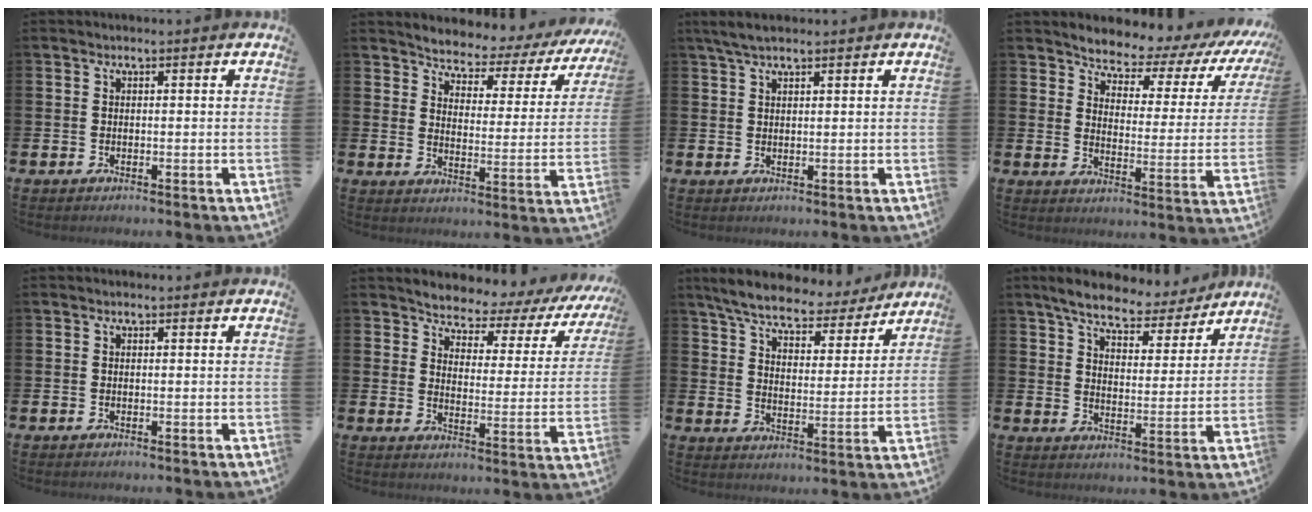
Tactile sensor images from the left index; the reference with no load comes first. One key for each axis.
{"total": 3.9, "fx": 3.7, "fy": 1.3, "fz": 0.4, "tx": -0.033, "ty": -0.038, "tz": 0.053}
{"total": 3.1, "fx": 2.4, "fy": 0.8, "fz": 1.8, "tx": -0.037, "ty": 0.000, "tz": 0.043}
{"total": 5.1, "fx": 4.7, "fy": 1.6, "fz": 1.0, "tx": -0.041, "ty": -0.046, "tz": 0.071}
{"total": 0.0}
{"total": 4.3, "fx": 4.0, "fy": 1.4, "fz": 0.5, "tx": -0.030, "ty": -0.044, "tz": 0.057}
{"total": 7.4, "fx": 6.8, "fy": 1.6, "fz": 2.4, "tx": -0.075, "ty": -0.045, "tz": 0.116}
{"total": 7.3, "fx": 6.8, "fy": 1.9, "fz": 2.1, "tx": -0.060, "ty": -0.041, "tz": 0.116}